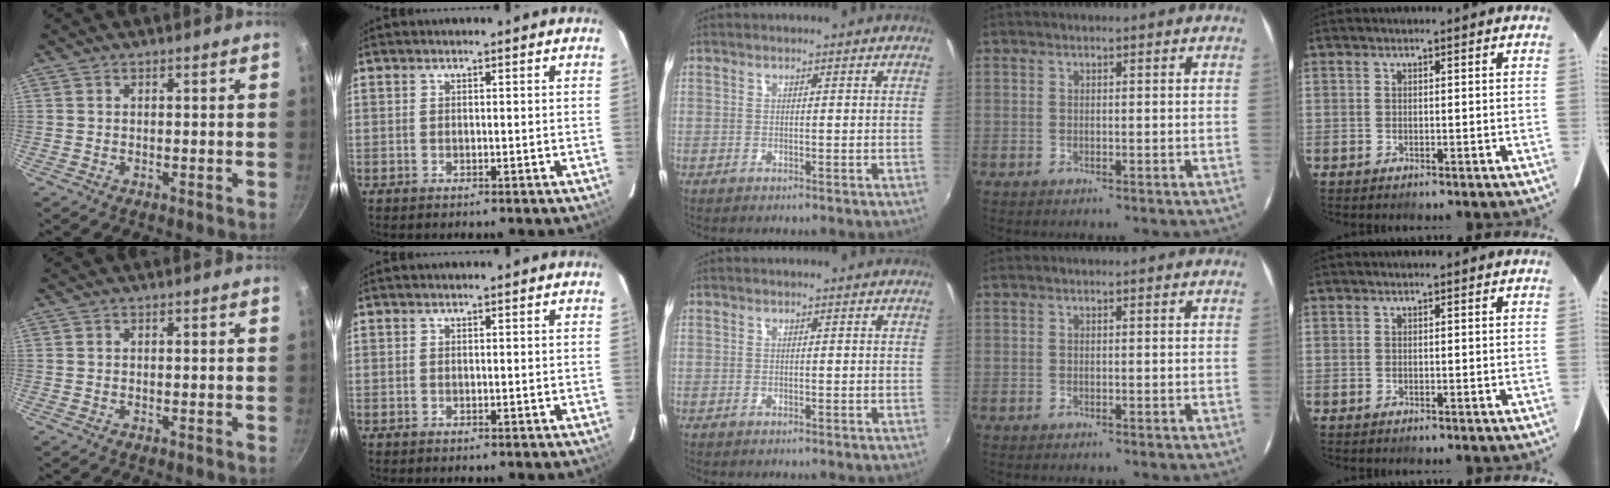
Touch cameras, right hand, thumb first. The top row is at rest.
{}